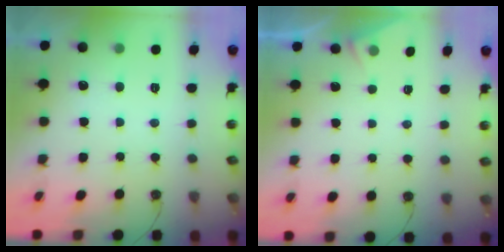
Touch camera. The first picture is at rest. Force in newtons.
{"total": 3.6, "press": 3.5, "slide": 0.4}